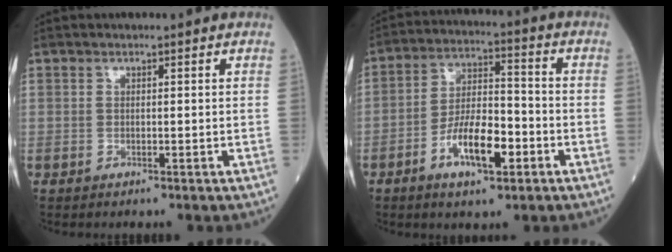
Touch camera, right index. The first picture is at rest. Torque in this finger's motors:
{"motor_torque": [0.30, -0.18, 0.21, 0.11]}